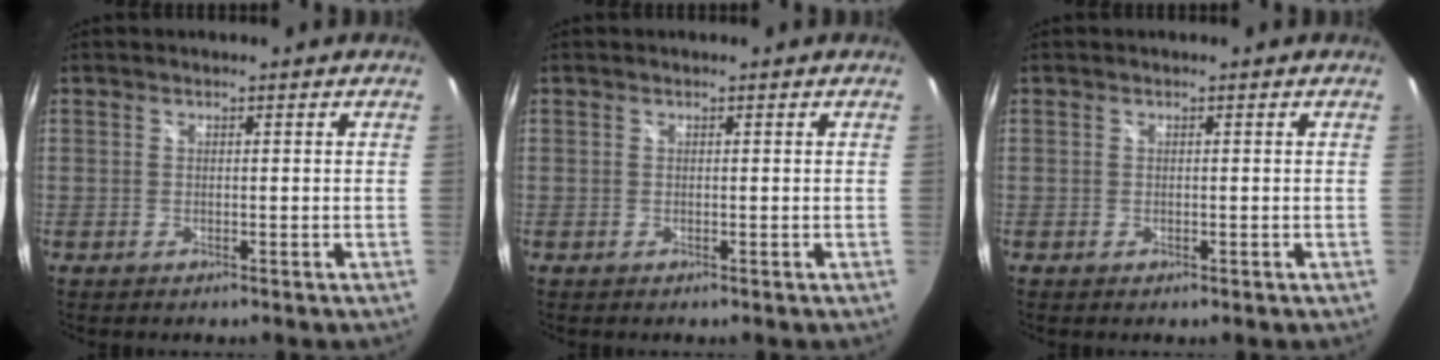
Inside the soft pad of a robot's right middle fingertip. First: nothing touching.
{"total": 0.0}
{"total": 0.0}